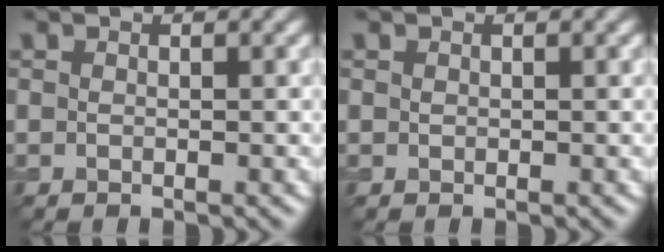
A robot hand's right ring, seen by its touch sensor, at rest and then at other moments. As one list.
[{"total": 0.0}]